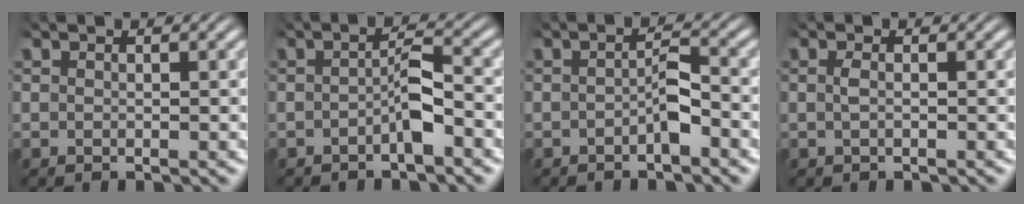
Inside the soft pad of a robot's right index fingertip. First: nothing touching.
{"total": 2.2, "force": [-1.1, 0.0, 1.9], "torque": [-0.023, 0.000, -0.021]}
{"total": 1.8, "force": [-1.0, 0.2, 1.4], "torque": [-0.017, -0.002, -0.017]}
{"total": 0.8, "force": [-0.3, -0.3, 0.6], "torque": [-0.016, -0.006, -0.003]}